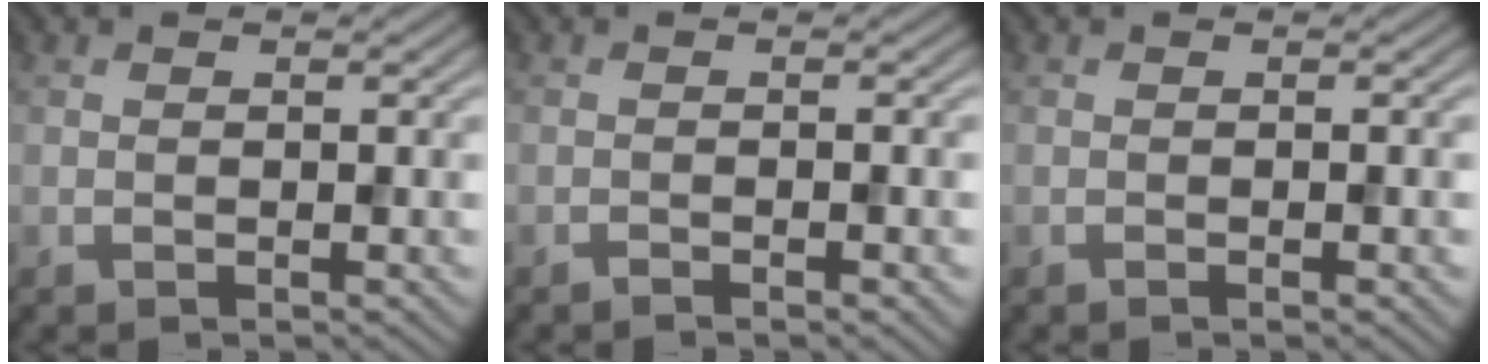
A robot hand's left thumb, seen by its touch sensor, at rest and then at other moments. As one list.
[{"total": 1.1, "force": [-0.8, 0.0, 0.7], "torque": [-0.014, 0.003, -0.016]}, {"total": 0.8, "force": [-0.4, 0.0, 0.7], "torque": [-0.015, 0.001, -0.009]}]